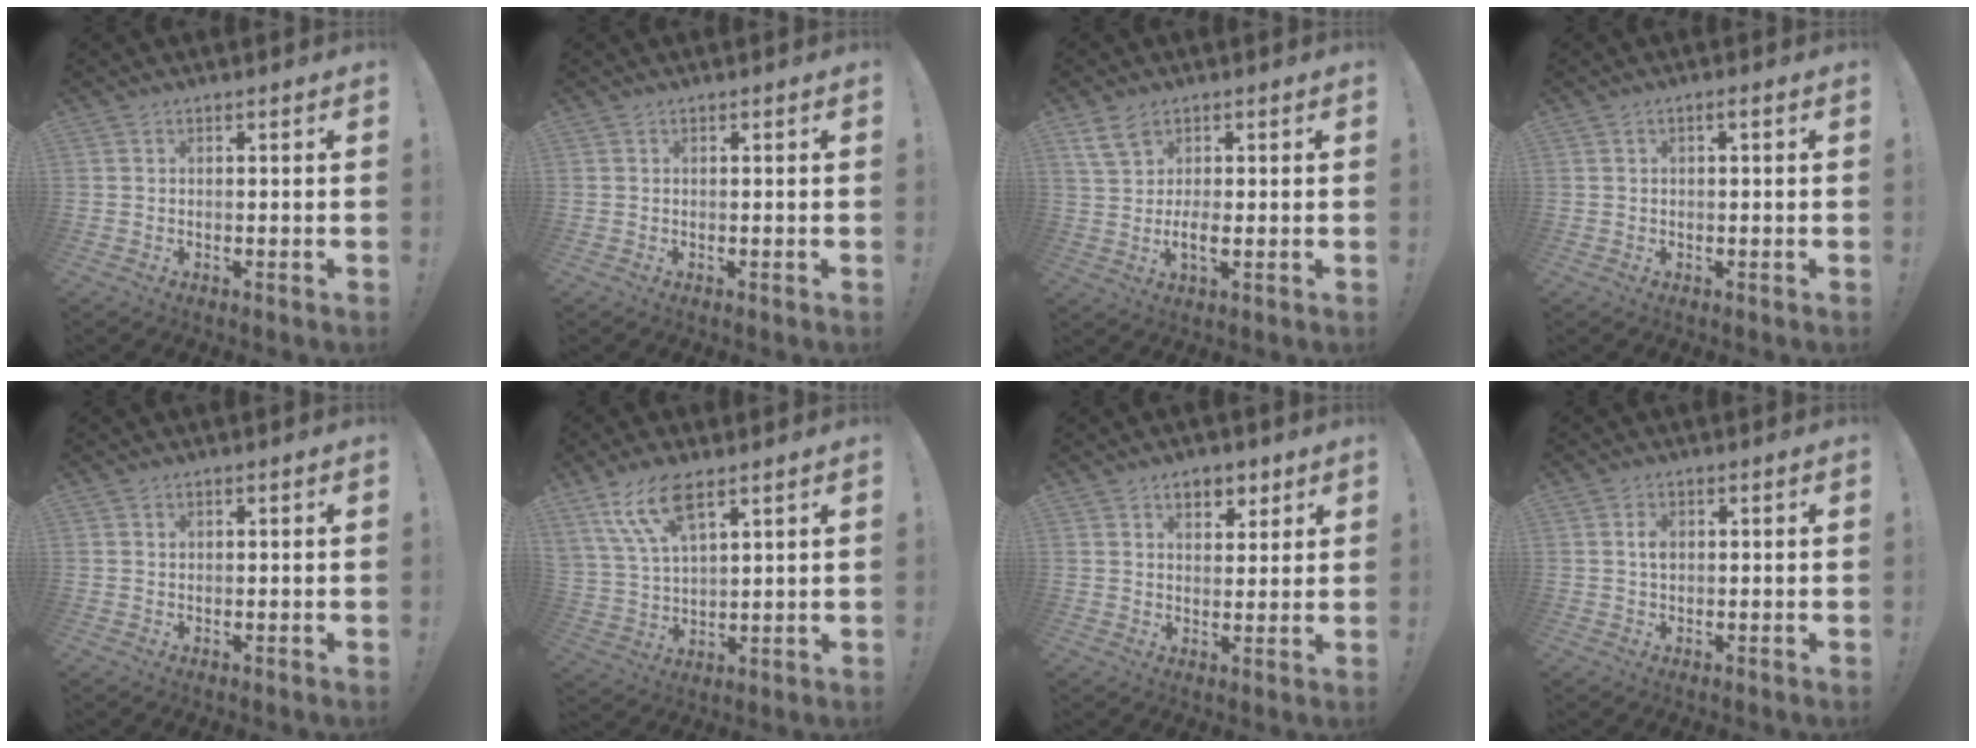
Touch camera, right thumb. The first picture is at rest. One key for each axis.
{"total": 0.0}
{"total": 6.3, "fx": 1.6, "fy": 3.6, "fz": 5.0, "tx": -0.099, "ty": -0.007, "tz": 0.032}
{"total": 1.2, "fx": -0.1, "fy": 0.3, "fz": 1.2, "tx": -0.019, "ty": 0.003, "tz": -0.004}
{"total": 0.5, "fx": 0.3, "fy": 0.4, "fz": 0.2, "tx": 0.002, "ty": -0.002, "tz": 0.004}
{"total": 11.7, "fx": 7.7, "fy": 4.6, "fz": 7.5, "tx": -0.149, "ty": -0.025, "tz": 0.144}
{"total": 6.4, "fx": 3.7, "fy": 4.1, "fz": 3.2, "tx": -0.035, "ty": -0.014, "tz": 0.066}
{"total": 2.1, "fx": 0.3, "fy": 1.4, "fz": 1.6, "tx": -0.020, "ty": 0.000, "tz": 0.002}